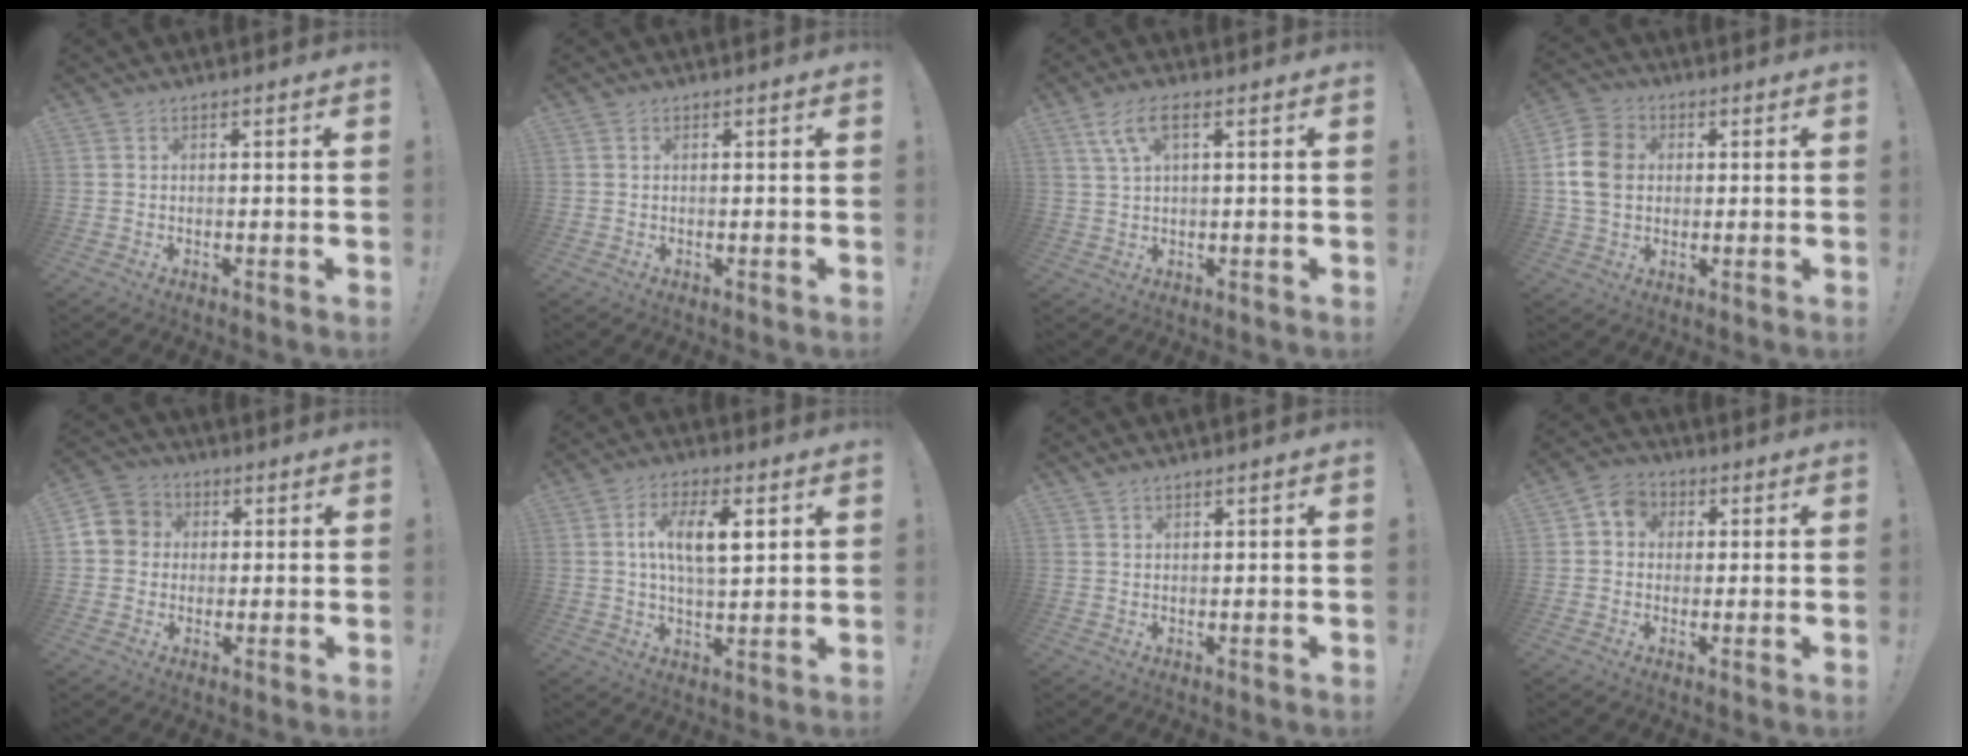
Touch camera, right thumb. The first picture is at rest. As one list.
[{"total": 0.0}, {"total": 7.3, "force": [2.4, 2.3, 6.5], "torque": [-0.123, 0.004, 0.049]}, {"total": 11.2, "force": [1.0, 8.7, 7.0], "torque": [-0.131, 0.015, 0.024]}, {"total": 6.7, "force": [0.6, 6.4, 2.1], "torque": [-0.028, 0.011, 0.014]}, {"total": 10.6, "force": [2.8, 4.3, 9.3], "torque": [-0.157, 0.002, 0.042]}, {"total": 1.4, "force": [1.2, -0.3, 0.6], "torque": [-0.019, -0.001, 0.022]}, {"total": 6.1, "force": [1.1, 5.3, 2.7], "torque": [-0.037, 0.008, 0.022]}]